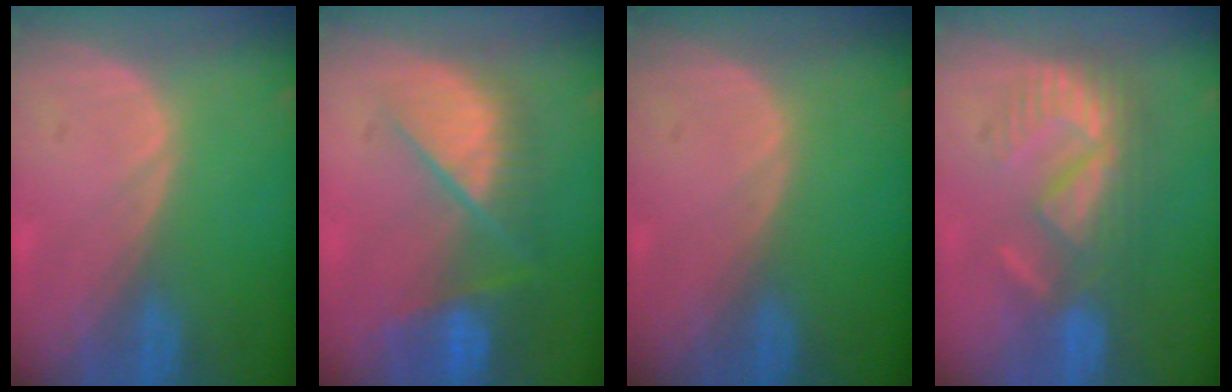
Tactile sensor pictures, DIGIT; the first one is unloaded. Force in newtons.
{"total": 9.7, "press": 8.3, "slide": 5.0}
{"total": 0.0}
{"total": 9.2, "press": 8.0, "slide": 4.6}